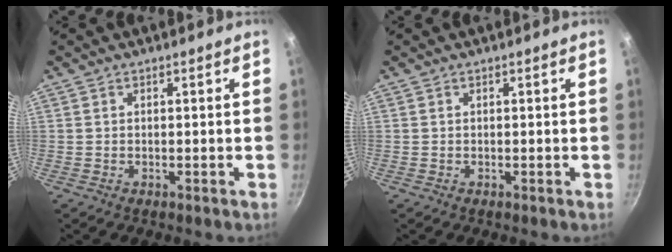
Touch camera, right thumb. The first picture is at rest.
{"total": 0.0}